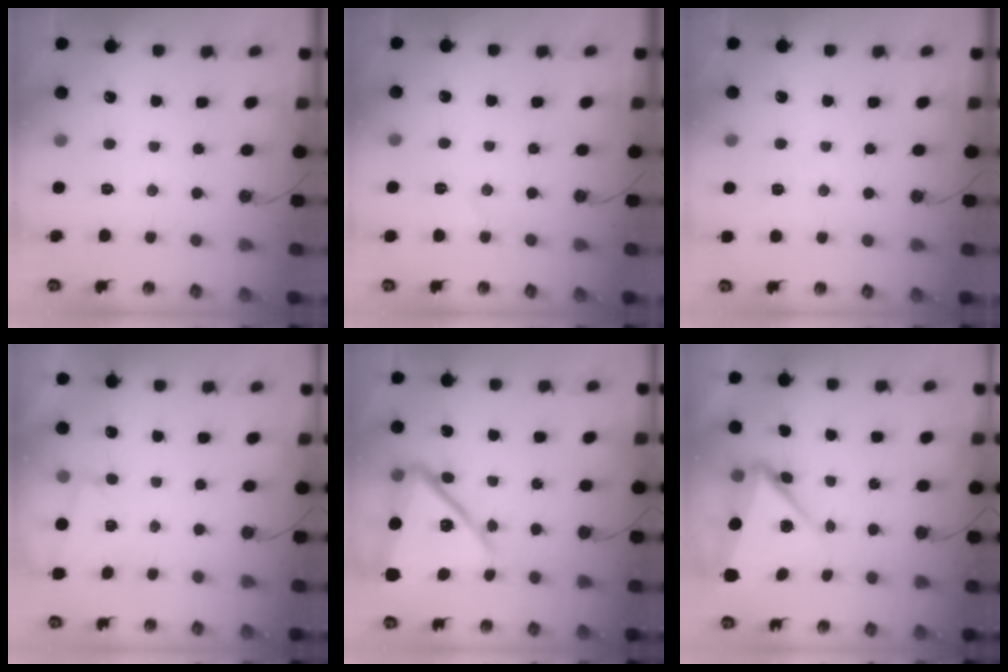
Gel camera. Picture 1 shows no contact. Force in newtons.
{"total": 5.8, "press": 5.5, "slide": 2.1}
{"total": 4.4, "press": 3.5, "slide": 2.7}
{"total": 2.8, "press": 1.9, "slide": 2.0}
{"total": 17.4, "press": 16.9, "slide": 4.2}
{"total": 7.3, "press": 7.0, "slide": 1.9}